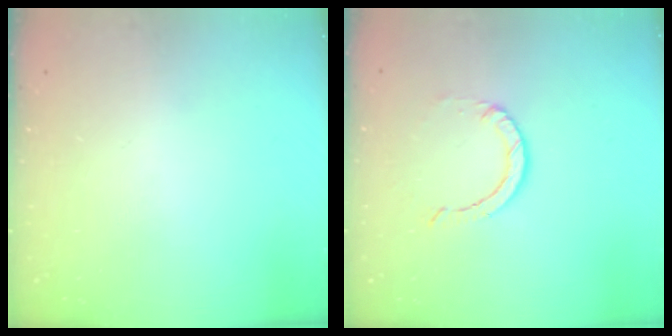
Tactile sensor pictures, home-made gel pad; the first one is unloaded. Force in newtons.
{"total": 3.6, "press": 3.5, "slide": 0.3}